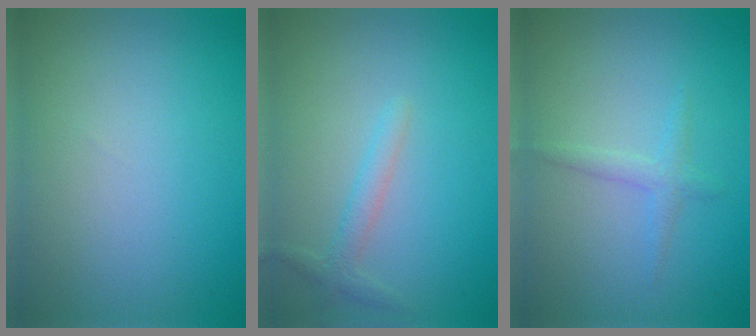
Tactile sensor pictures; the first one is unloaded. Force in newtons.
{"total": 1.6, "press": 1.6, "slide": 0.1}
{"total": 1.3, "press": 1.3, "slide": 0.1}